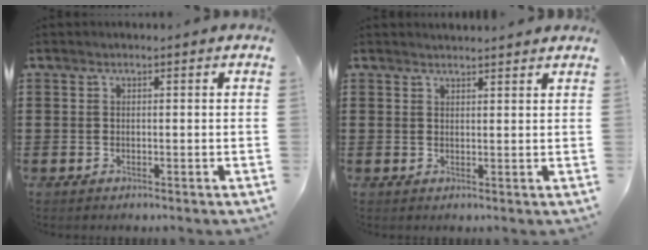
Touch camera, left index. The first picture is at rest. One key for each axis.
{"total": 1.5, "fx": 1.5, "fy": 0.1, "fz": 0.0, "tx": -0.004, "ty": 0.002, "tz": 0.030}